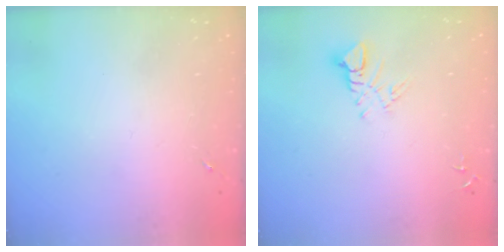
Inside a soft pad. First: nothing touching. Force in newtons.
{"total": 6.0, "press": 6.0, "slide": 0.2}